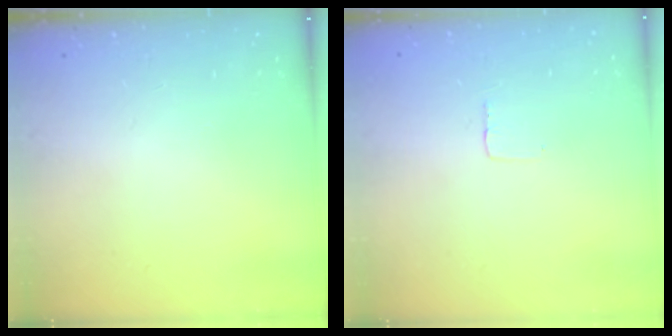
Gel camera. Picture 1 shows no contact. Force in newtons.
{"total": 1.9, "press": 1.9, "slide": 0.1}